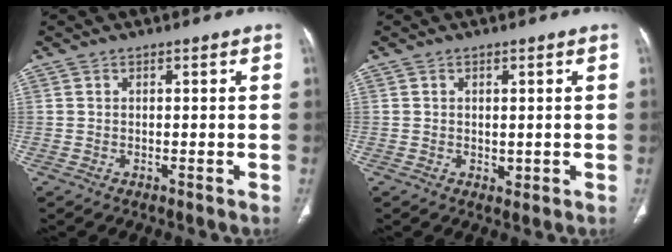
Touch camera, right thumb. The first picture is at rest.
{"total": 1.2, "force": [0.2, 0.9, 0.7], "torque": [-0.008, -0.003, 0.006]}